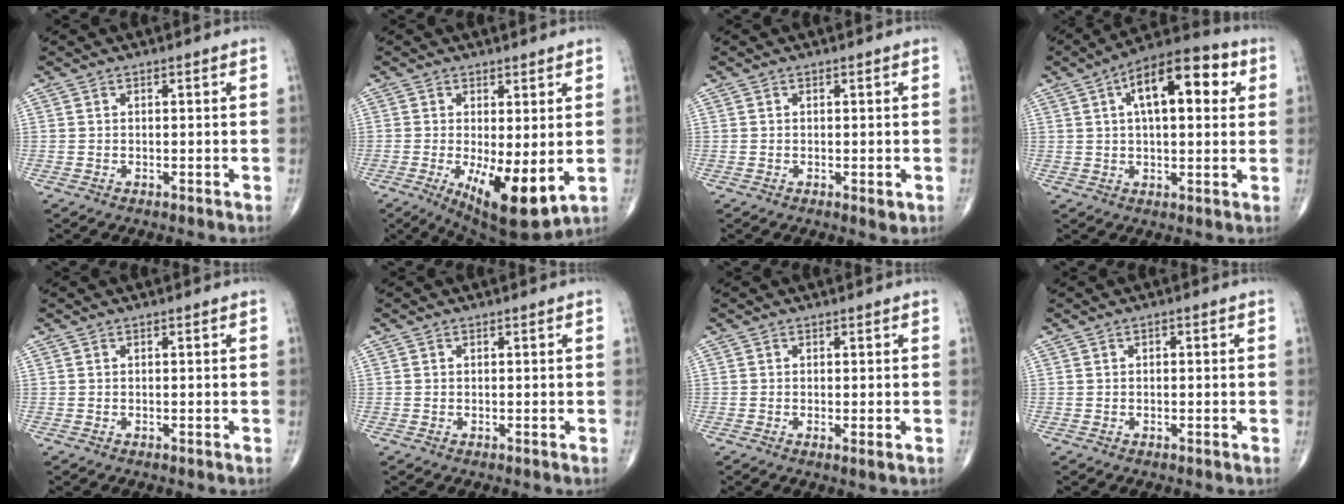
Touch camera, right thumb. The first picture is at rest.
{"total": 11.1, "force": [-1.9, 3.8, 10.3], "torque": [-0.161, -0.028, -0.017]}
{"total": 1.5, "force": [-0.3, 0.6, 1.3], "torque": [-0.015, -0.003, -0.003]}
{"total": 15.4, "force": [4.7, 6.9, 13.0], "torque": [-0.172, 0.022, 0.064]}
{"total": 0.0}
{"total": 0.0}
{"total": 1.1, "force": [-0.1, 0.1, 1.0], "torque": [-0.024, -0.006, -0.004]}
{"total": 0.7, "force": [0.1, 0.4, 0.5], "torque": [-0.005, 0.001, 0.000]}